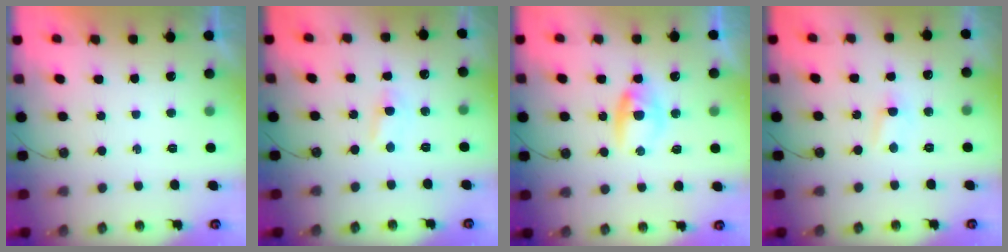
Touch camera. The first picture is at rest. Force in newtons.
{"total": 3.0, "press": 3.0, "slide": 0.4}
{"total": 5.0, "press": 4.9, "slide": 0.6}
{"total": 2.8, "press": 2.8, "slide": 0.4}